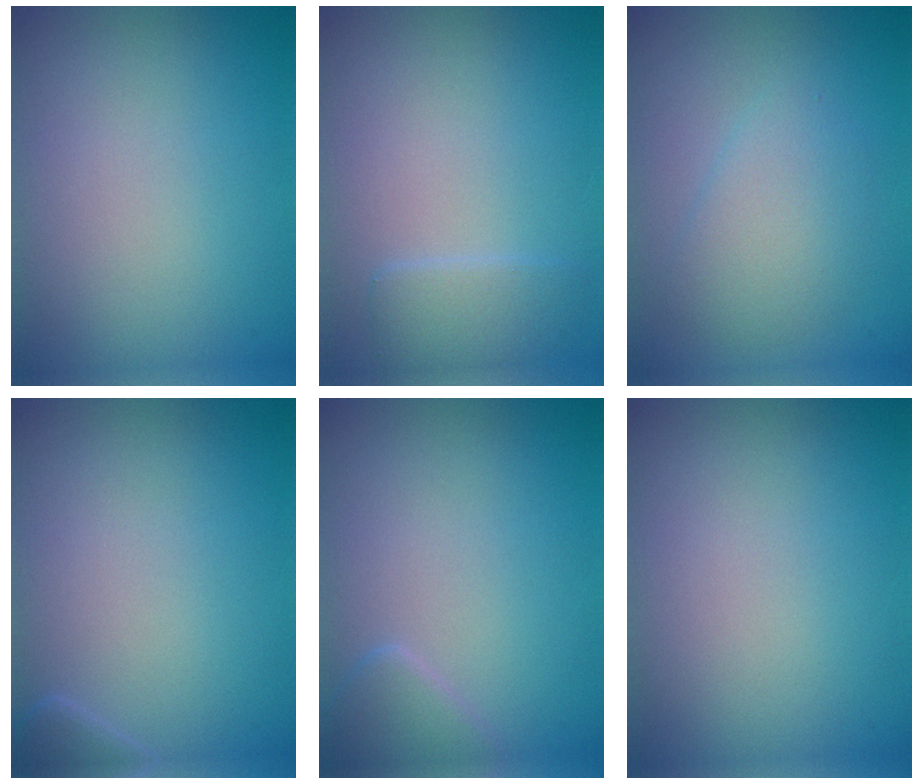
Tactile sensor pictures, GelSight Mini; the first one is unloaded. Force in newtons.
{"total": 2.0, "press": 2.0, "slide": 0.1}
{"total": 3.4, "press": 3.4, "slide": 0.1}
{"total": 1.2, "press": 1.2, "slide": 0.1}
{"total": 1.9, "press": 1.9, "slide": 0.1}
{"total": 0.0}